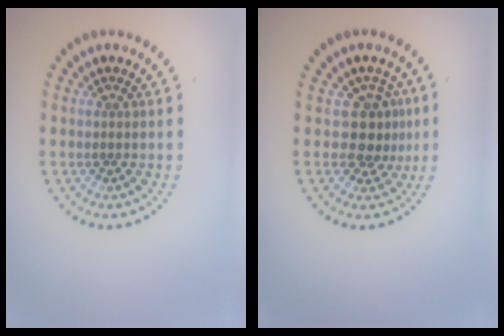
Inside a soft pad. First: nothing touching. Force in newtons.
{"total": 2.9, "press": 2.4, "slide": 1.6}